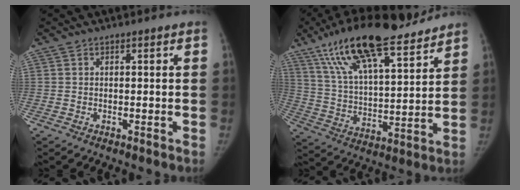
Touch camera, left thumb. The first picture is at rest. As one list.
[{"total": 23.0, "force": [16.4, 6.2, 14.9], "torque": [-0.237, -0.045, 0.285]}]